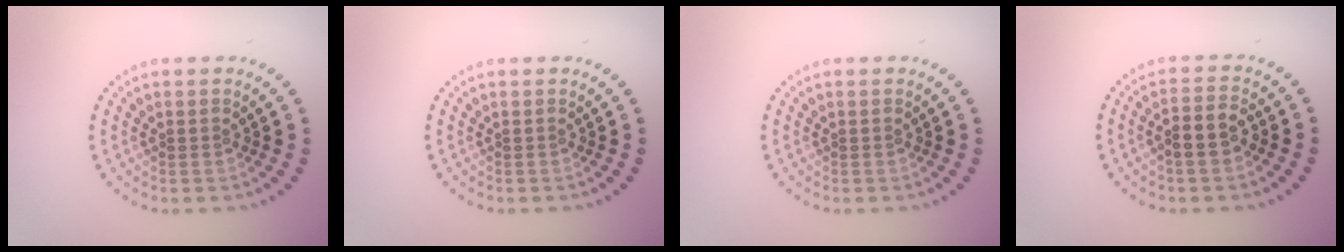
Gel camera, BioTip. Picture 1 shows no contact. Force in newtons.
{"total": 0.0}
{"total": 0.0}
{"total": 2.7, "press": 2.5, "slide": 1.0}